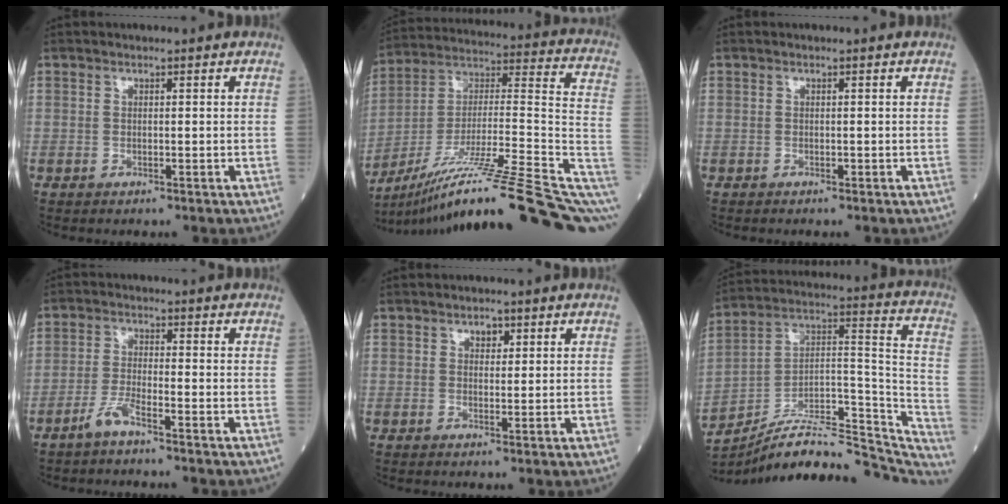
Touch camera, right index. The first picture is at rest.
{"total": 26.4, "force": [-15.5, 0.8, 21.3], "torque": [-0.263, 0.037, -0.261]}
{"total": 0.0}
{"total": 3.5, "force": [-2.6, 0.1, 2.4], "torque": [-0.056, -0.002, -0.052]}
{"total": 1.6, "force": [1.1, 0.9, 0.7], "torque": [-0.011, 0.002, 0.016]}
{"total": 25.0, "force": [-22.4, 5.2, 9.9], "torque": [-0.108, 0.046, -0.336]}